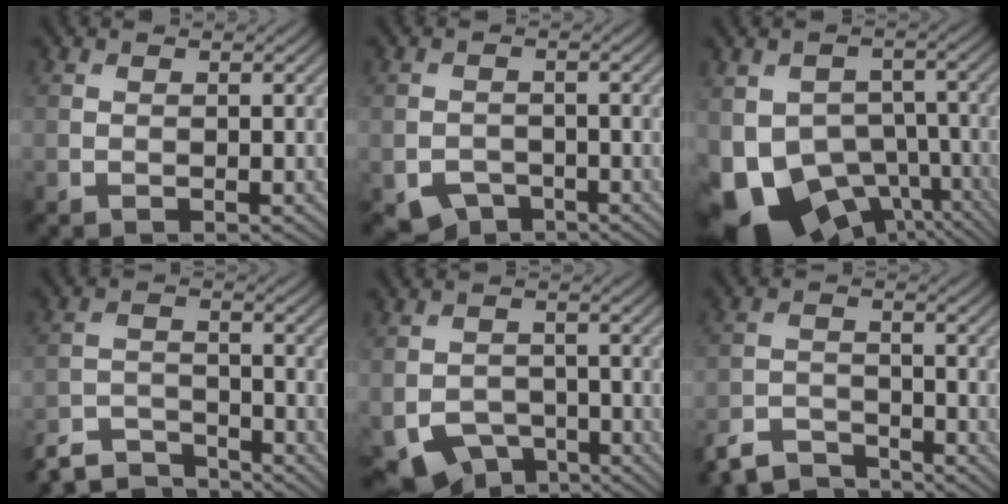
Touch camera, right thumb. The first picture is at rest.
{"total": 3.2, "force": [-2.3, 2.0, 1.0], "torque": [-0.019, -0.008, -0.043]}
{"total": 14.6, "force": [-7.1, 9.9, 8.1], "torque": [-0.181, -0.049, -0.096]}
{"total": 6.2, "force": [-5.8, 1.4, 1.7], "torque": [-0.033, -0.011, -0.112]}
{"total": 6.0, "force": [-3.6, 4.1, 2.6], "torque": [-0.053, -0.023, -0.056]}
{"total": 5.4, "force": [-5.1, 1.4, 1.4], "torque": [-0.026, -0.009, -0.102]}